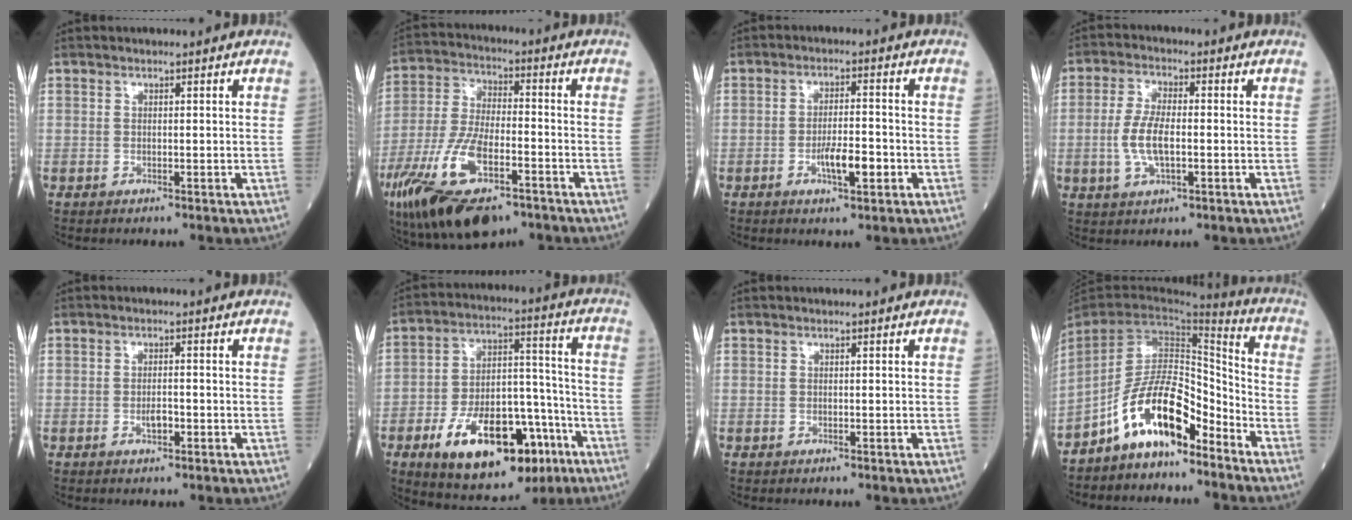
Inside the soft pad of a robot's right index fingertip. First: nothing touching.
{"total": 18.6, "force": [-10.2, 6.5, 14.2], "torque": [-0.313, -0.031, -0.182]}
{"total": 5.5, "force": [-1.9, 1.2, 5.0], "torque": [-0.087, -0.001, -0.030]}
{"total": 6.9, "force": [-1.0, 2.6, 6.3], "torque": [-0.134, 0.003, -0.020]}
{"total": 2.1, "force": [-0.7, 0.7, 1.9], "torque": [-0.034, 0.001, -0.010]}
{"total": 19.9, "force": [-10.0, 9.1, 14.7], "torque": [-0.242, 0.018, -0.151]}
{"total": 0.0}
{"total": 11.8, "force": [-7.8, 4.3, 7.7], "torque": [-0.148, 0.025, -0.147]}